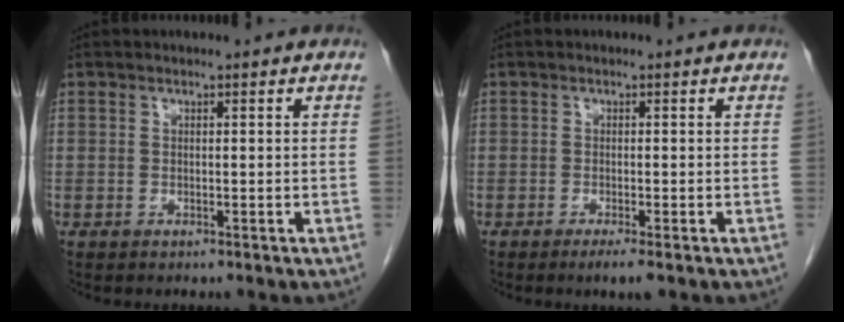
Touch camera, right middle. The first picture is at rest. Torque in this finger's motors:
{"motor_torque": [0.49, -0.31, 0.09, 0.02]}